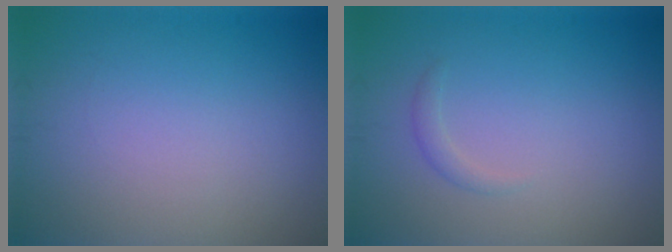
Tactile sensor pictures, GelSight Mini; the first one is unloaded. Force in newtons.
{"total": 0.9, "press": 0.9, "slide": 0.1}